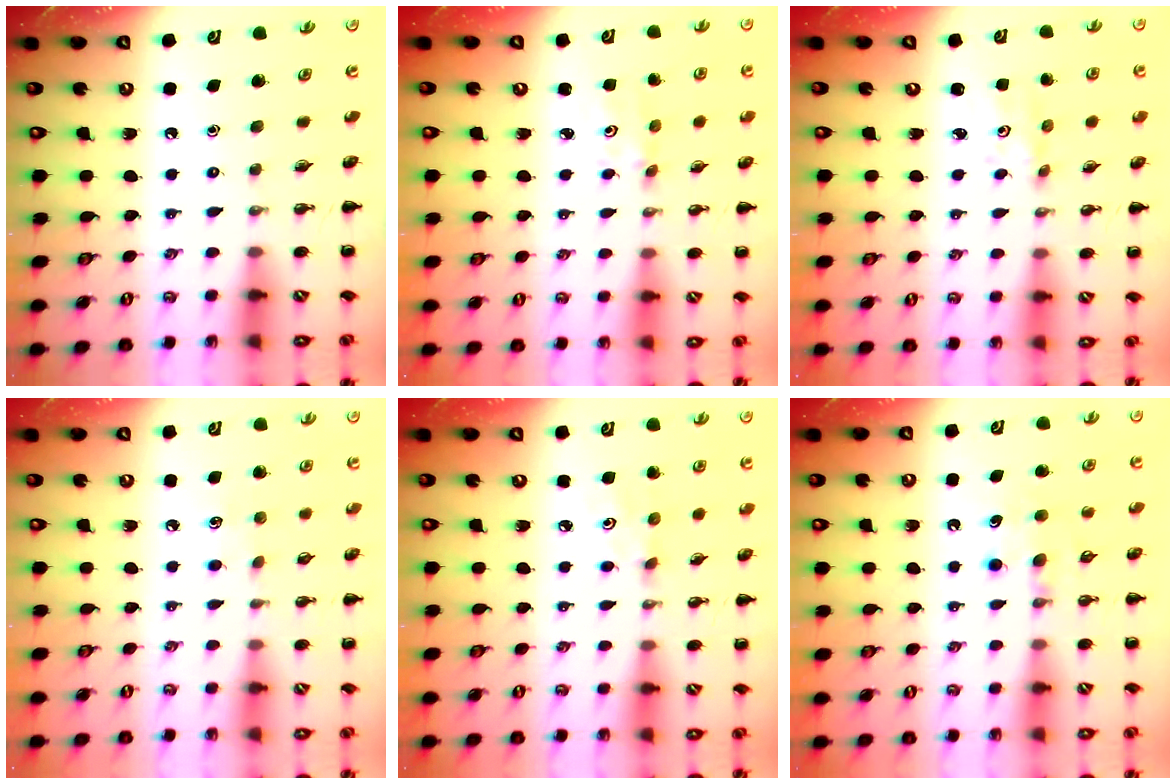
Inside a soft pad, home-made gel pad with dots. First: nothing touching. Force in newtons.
{"total": 2.4, "press": 2.3, "slide": 0.8}
{"total": 1.9, "press": 1.9, "slide": 0.5}
{"total": 4.7, "press": 4.5, "slide": 1.3}
{"total": 3.7, "press": 3.6, "slide": 1.1}
{"total": 7.5, "press": 7.3, "slide": 1.7}